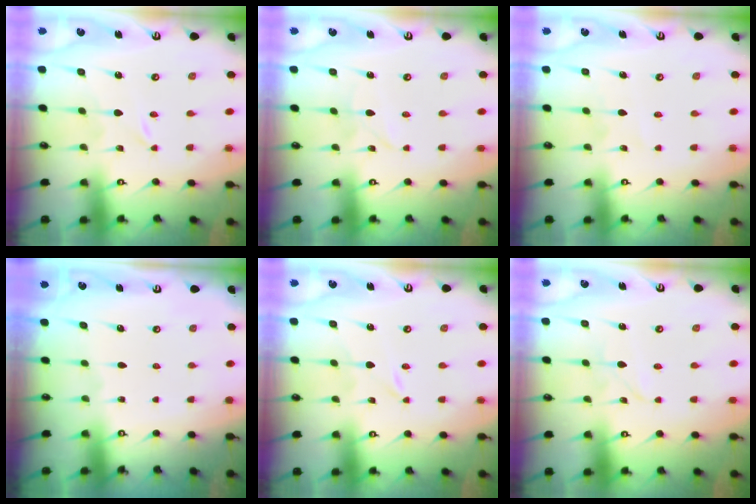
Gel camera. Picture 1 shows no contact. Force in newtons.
{"total": 2.5, "press": 2.5, "slide": 0.2}
{"total": 5.4, "press": 5.3, "slide": 0.6}
{"total": 0.0}
{"total": 0.0}
{"total": 1.8, "press": 1.8, "slide": 0.1}